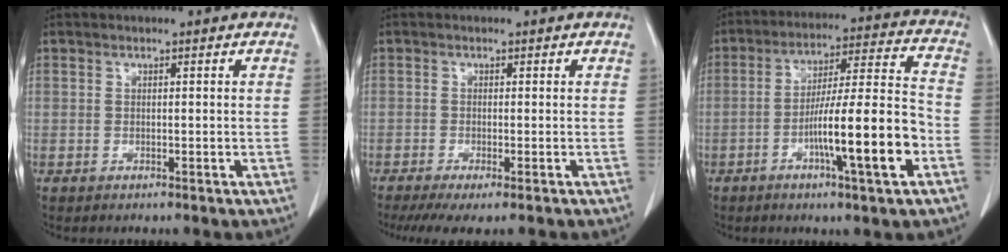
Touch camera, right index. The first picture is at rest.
{"total": 6.3, "force": [-4.9, 0.9, 4.0], "torque": [-0.055, -0.013, -0.077]}
{"total": 14.6, "force": [-5.2, 0.3, 13.6], "torque": [-0.225, 0.005, -0.084]}